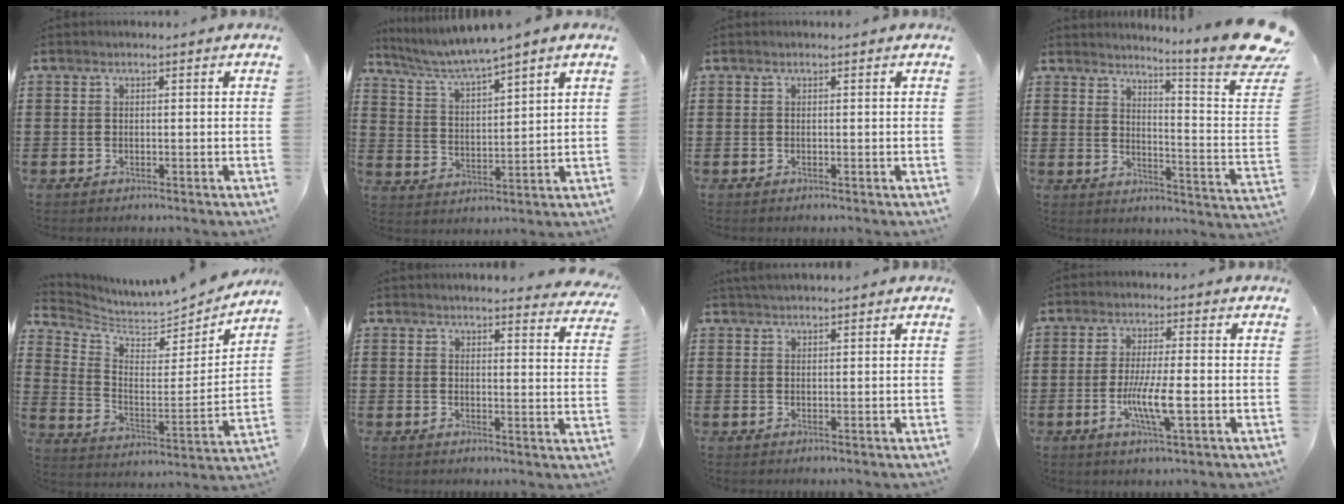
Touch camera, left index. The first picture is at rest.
{"total": 4.9, "force": [4.3, -0.6, 2.2], "torque": [-0.062, -0.030, 0.068]}
{"total": 0.0}
{"total": 8.6, "force": [6.9, -0.7, 5.1], "torque": [-0.091, -0.060, 0.111]}
{"total": 4.4, "force": [4.1, 1.2, 0.7], "torque": [-0.045, -0.042, 0.066]}
{"total": 3.1, "force": [3.1, -0.3, 0.5], "torque": [-0.015, -0.019, 0.053]}
{"total": 1.8, "force": [1.8, 0.2, 0.5], "torque": [-0.012, 0.002, 0.035]}
{"total": 6.5, "force": [-1.5, 0.9, 6.3], "torque": [-0.120, -0.010, -0.029]}